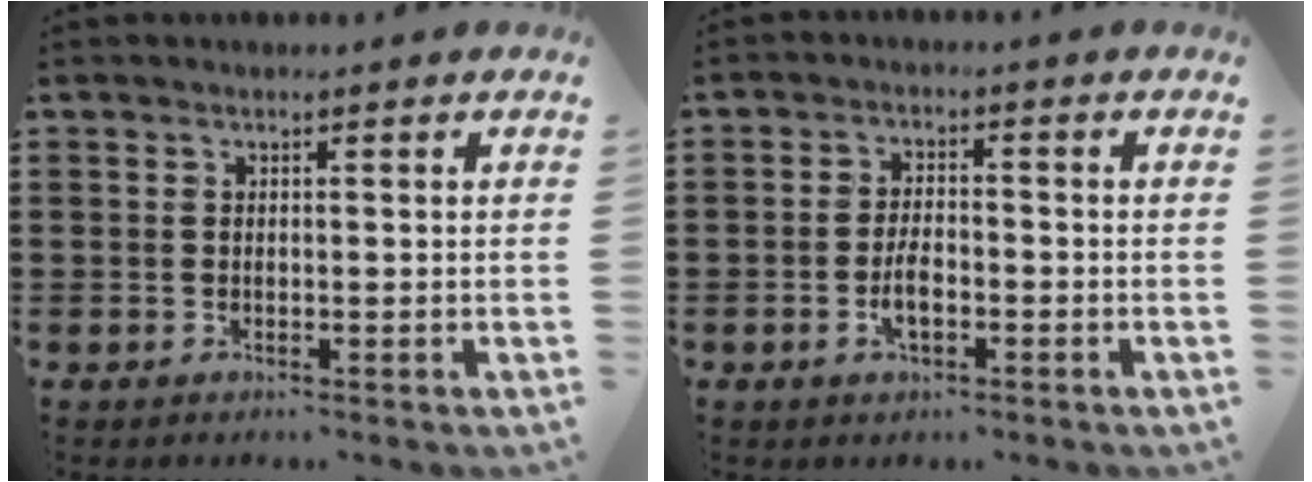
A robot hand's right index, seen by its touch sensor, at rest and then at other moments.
{"total": 3.5, "force": [-1.5, 1.5, 2.8], "torque": [-0.056, 0.004, -0.028]}